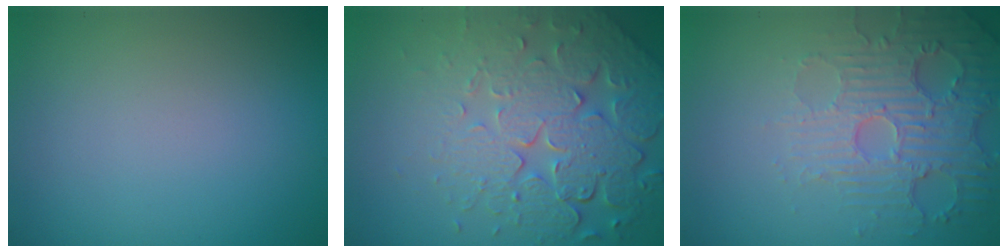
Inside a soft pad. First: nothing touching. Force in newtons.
{"total": 7.8, "press": 5.7, "slide": 5.4}
{"total": 5.2, "press": 3.8, "slide": 3.6}